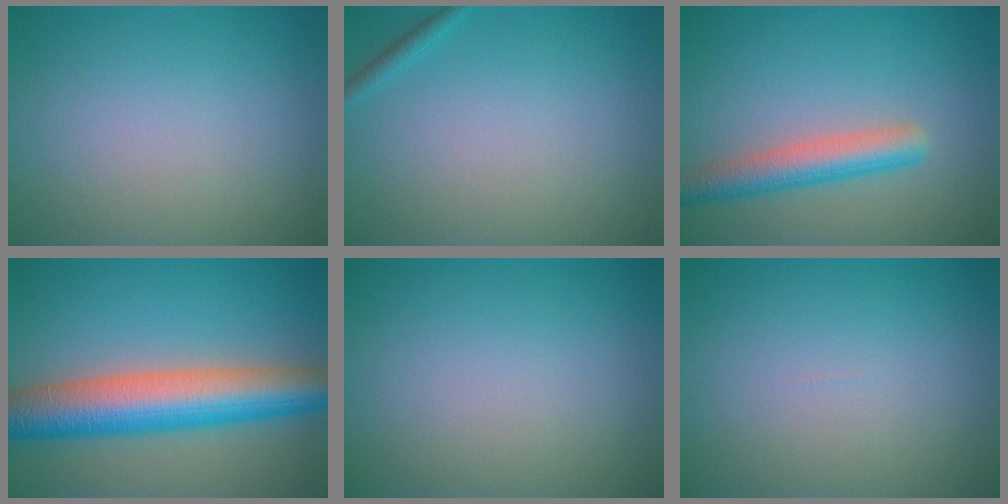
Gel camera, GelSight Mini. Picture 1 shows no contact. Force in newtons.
{"total": 0.9, "press": 0.9, "slide": 0.1}
{"total": 4.0, "press": 4.0, "slide": 0.2}
{"total": 9.8, "press": 9.8, "slide": 0.0}
{"total": 0.0}
{"total": 0.0}